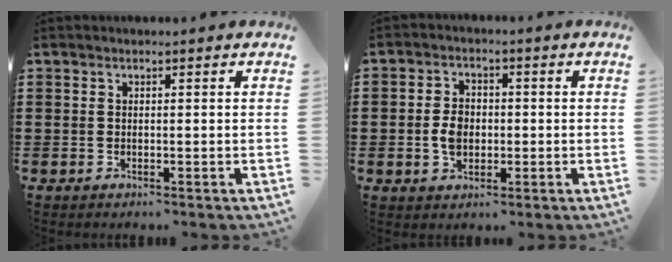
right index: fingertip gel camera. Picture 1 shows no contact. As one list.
[{"total": 4.3, "force": [-0.5, 3.0, 3.0], "torque": [-0.069, 0.003, -0.012]}]